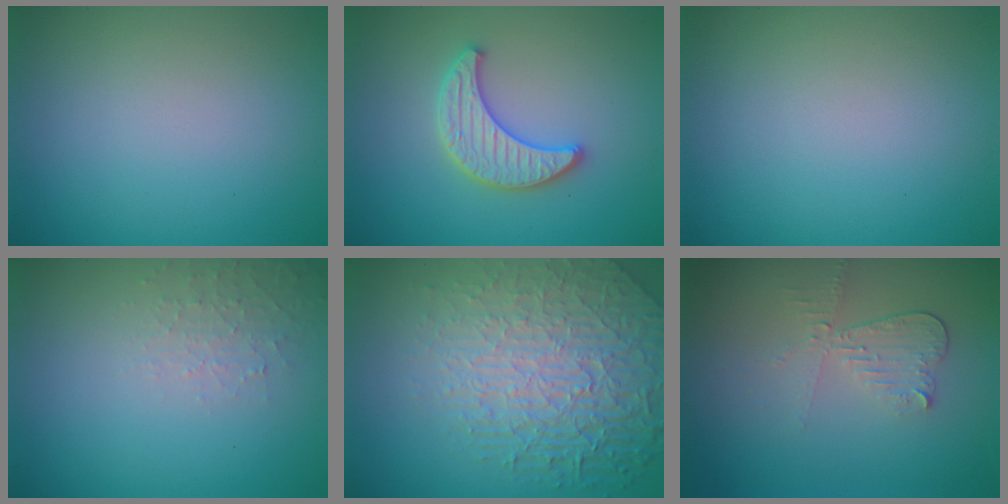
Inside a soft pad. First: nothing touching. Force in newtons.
{"total": 3.4, "press": 3.3, "slide": 0.4}
{"total": 0.0}
{"total": 1.8, "press": 1.8, "slide": 0.4}
{"total": 8.7, "press": 6.0, "slide": 6.3}
{"total": 2.3, "press": 2.1, "slide": 0.8}